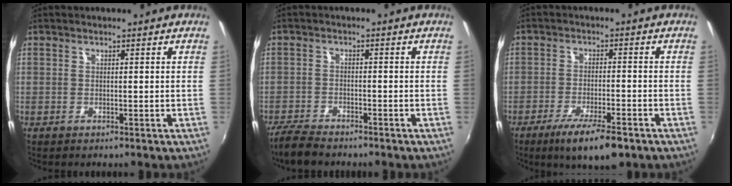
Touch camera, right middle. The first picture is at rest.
{"total": 5.8, "force": [-5.2, 1.4, 2.2], "torque": [-0.068, -0.020, -0.100]}
{"total": 9.8, "force": [-6.6, 2.1, 6.9], "torque": [-0.141, -0.026, -0.111]}